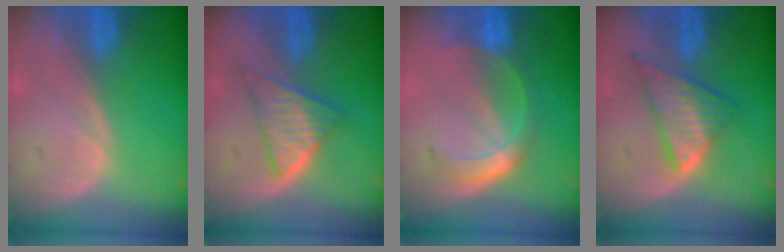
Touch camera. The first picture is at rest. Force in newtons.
{"total": 5.8, "press": 5.5, "slide": 1.7}
{"total": 5.9, "press": 5.1, "slide": 2.9}
{"total": 6.5, "press": 6.5, "slide": 0.2}